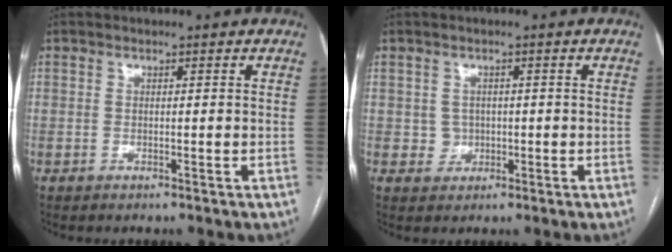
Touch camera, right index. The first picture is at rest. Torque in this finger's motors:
{"motor_torque": [-0.02, 0.07, -0.04, 0.00]}